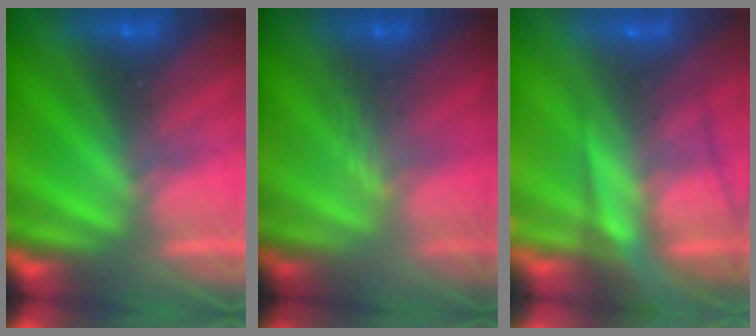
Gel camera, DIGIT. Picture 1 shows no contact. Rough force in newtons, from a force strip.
{"total": 2.8}
{"total": 7.4}